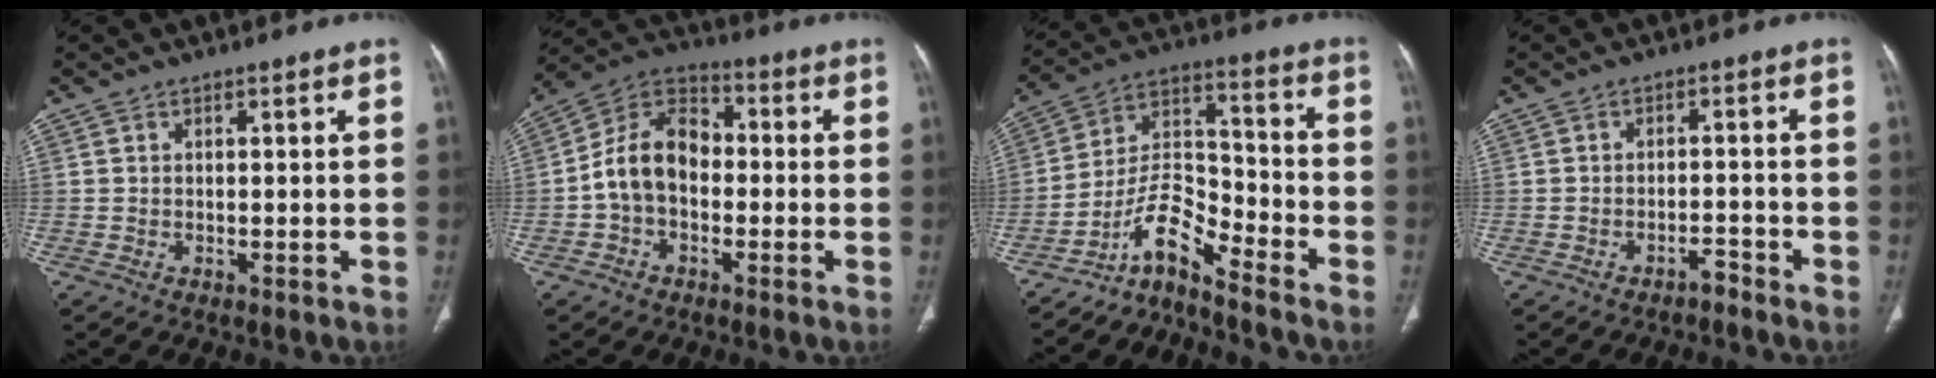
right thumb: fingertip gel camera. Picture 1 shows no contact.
{"total": 11.8, "force": [-1.5, 8.4, 8.1], "torque": [-0.133, 0.040, -0.042]}
{"total": 8.8, "force": [-7.5, 1.8, 4.2], "torque": [-0.086, 0.096, -0.146]}
{"total": 2.0, "force": [-1.8, 0.6, 0.7], "torque": [-0.012, 0.015, -0.028]}